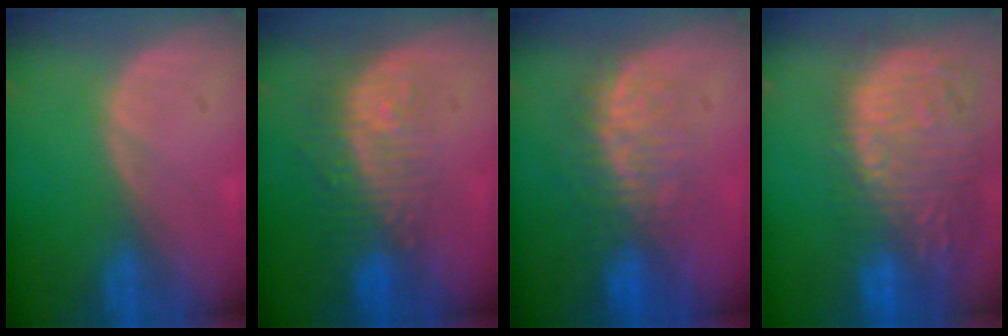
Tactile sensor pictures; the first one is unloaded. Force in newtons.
{"total": 9.5, "press": 8.2, "slide": 4.9}
{"total": 7.9, "press": 7.5, "slide": 2.3}
{"total": 15.7, "press": 12.9, "slide": 9.0}